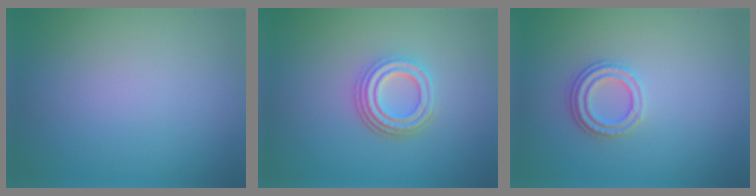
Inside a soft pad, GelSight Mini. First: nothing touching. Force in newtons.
{"total": 4.3, "press": 3.2, "slide": 2.9}
{"total": 2.4, "press": 2.0, "slide": 1.3}